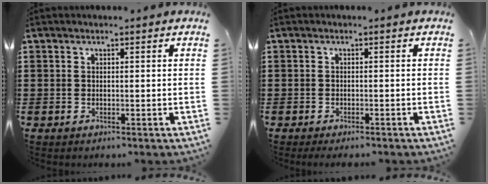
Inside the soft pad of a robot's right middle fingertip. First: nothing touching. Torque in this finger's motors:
{"motor_torque": [1.11, -0.16, 0.07, 0.09]}